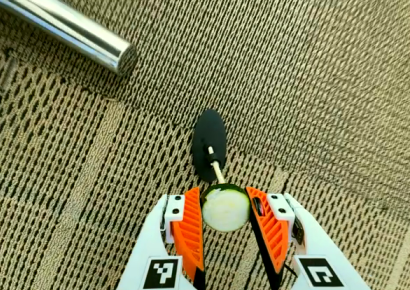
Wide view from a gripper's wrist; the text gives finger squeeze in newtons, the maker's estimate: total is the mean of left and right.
{"total": 9.7, "left": 9.2, "right": 10.1}